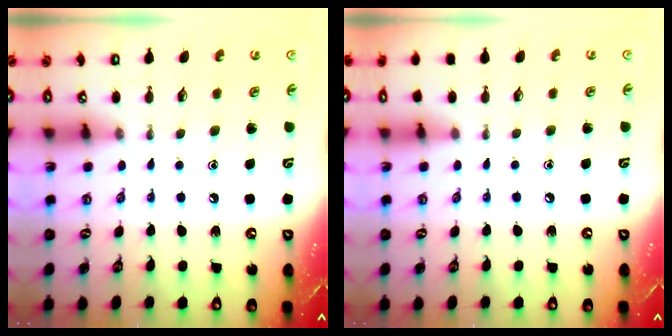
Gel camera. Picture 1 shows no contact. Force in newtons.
{"total": 0.0}